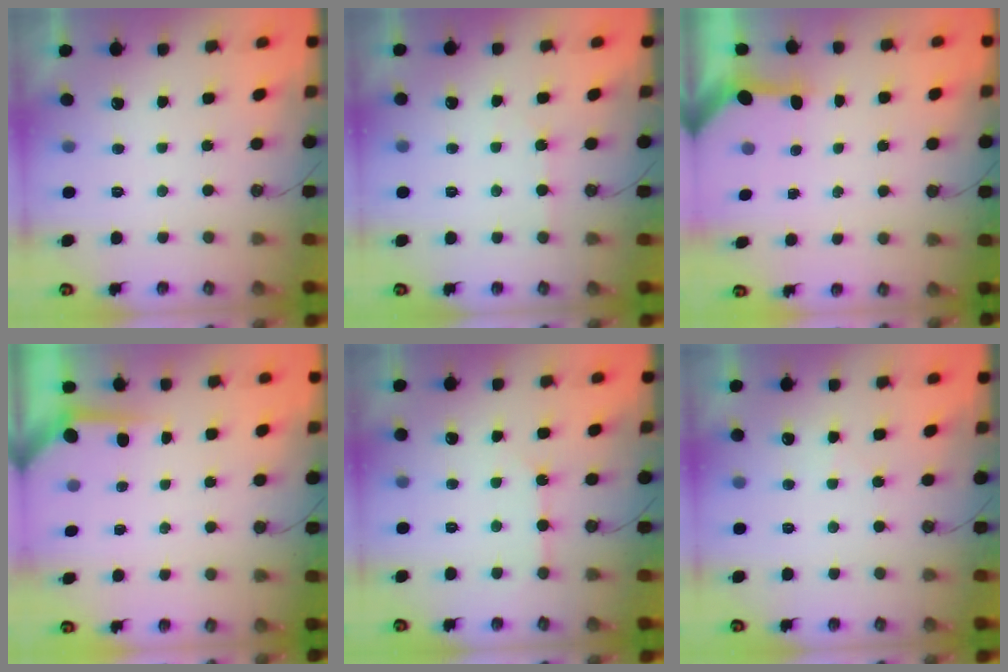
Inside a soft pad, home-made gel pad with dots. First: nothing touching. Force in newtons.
{"total": 2.7, "press": 2.7, "slide": 0.5}
{"total": 3.4, "press": 3.4, "slide": 0.4}
{"total": 3.4, "press": 3.3, "slide": 0.3}
{"total": 2.3, "press": 2.3, "slide": 0.4}
{"total": 3.2, "press": 3.1, "slide": 0.5}